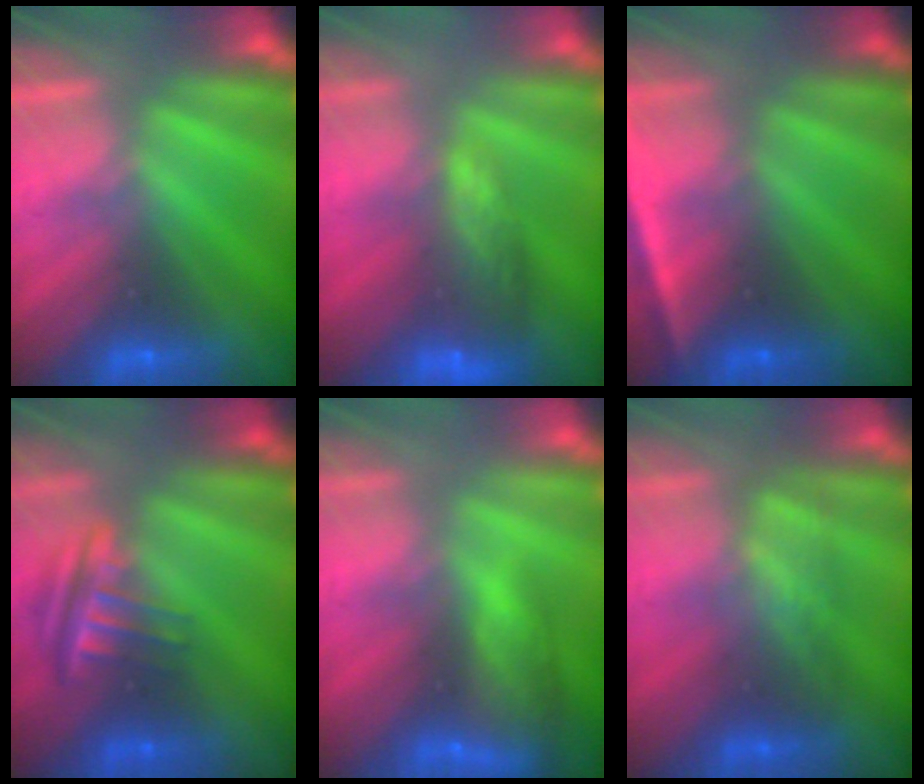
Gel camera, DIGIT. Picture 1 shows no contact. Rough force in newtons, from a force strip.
{"total": 8.9}
{"total": 4.9}
{"total": 4.1}
{"total": 8.4}
{"total": 3.4}